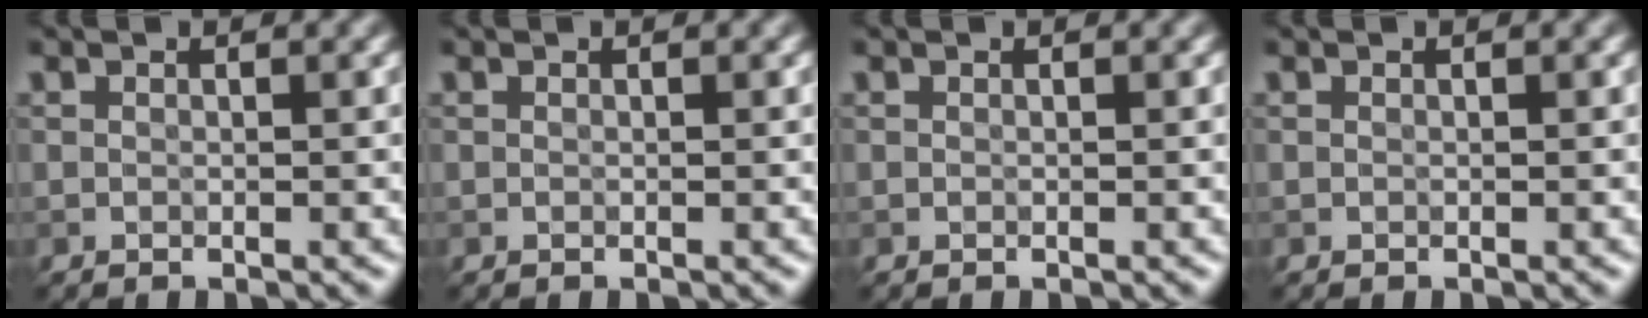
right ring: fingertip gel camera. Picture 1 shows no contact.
{"total": 0.0}
{"total": 0.0}
{"total": 0.0}